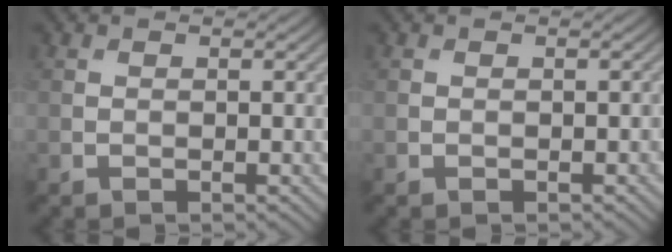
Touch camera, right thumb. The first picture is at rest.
{"total": 0.0}